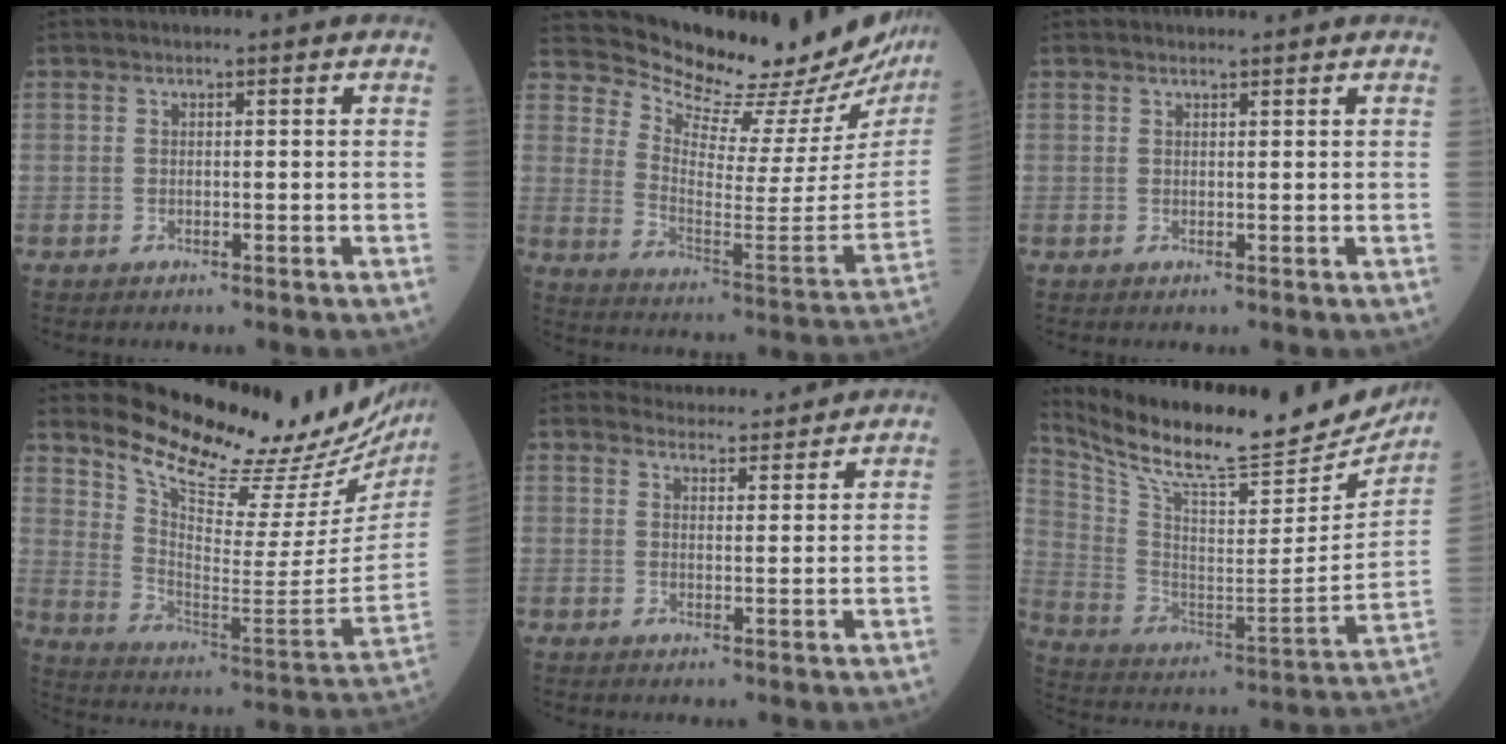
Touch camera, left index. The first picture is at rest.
{"total": 23.0, "force": [22.0, 3.2, 5.9], "torque": [-0.107, -0.116, 0.289]}
{"total": 1.8, "force": [1.8, 0.0, 0.2], "torque": [-0.008, 0.010, 0.028]}
{"total": 25.3, "force": [22.5, 3.5, 11.1], "torque": [-0.179, -0.105, 0.311]}
{"total": 6.6, "force": [6.5, 1.1, 0.2], "torque": [-0.002, 0.008, 0.081]}
{"total": 26.7, "force": [23.9, 4.7, 11.0], "torque": [-0.204, -0.065, 0.353]}